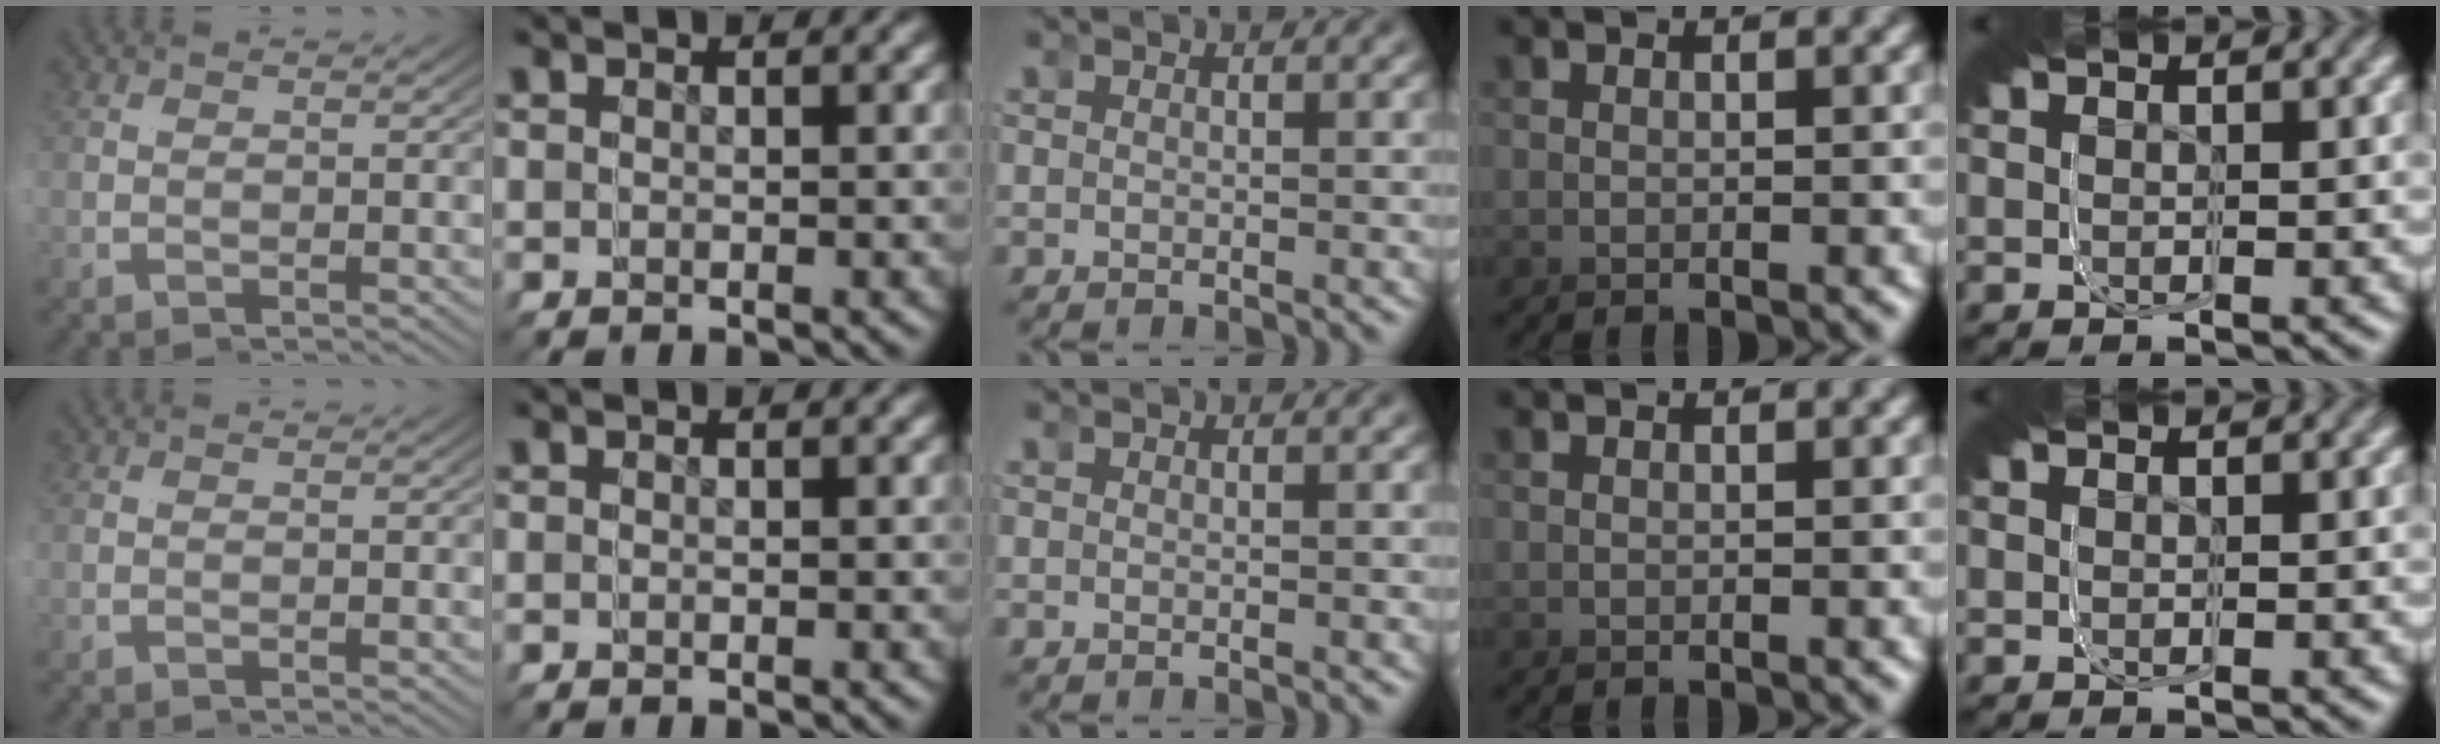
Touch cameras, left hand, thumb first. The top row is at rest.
{}